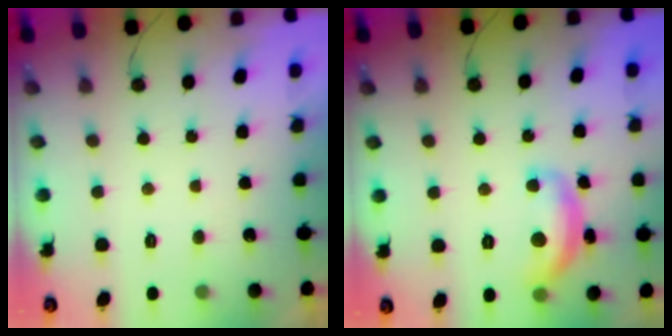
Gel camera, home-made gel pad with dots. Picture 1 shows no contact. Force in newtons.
{"total": 12.6, "press": 12.6, "slide": 0.9}